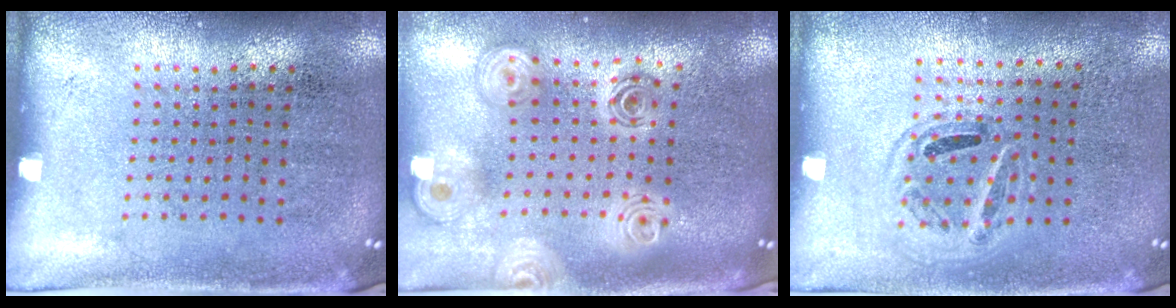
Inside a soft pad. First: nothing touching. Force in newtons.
{"total": 2.4, "press": 1.9, "slide": 1.5}
{"total": 0.9, "press": 0.9, "slide": 0.3}